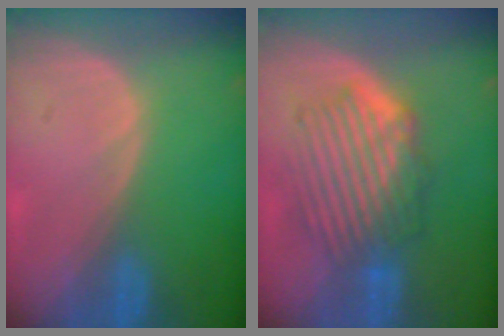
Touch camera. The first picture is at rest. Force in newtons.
{"total": 8.4, "press": 7.8, "slide": 3.1}